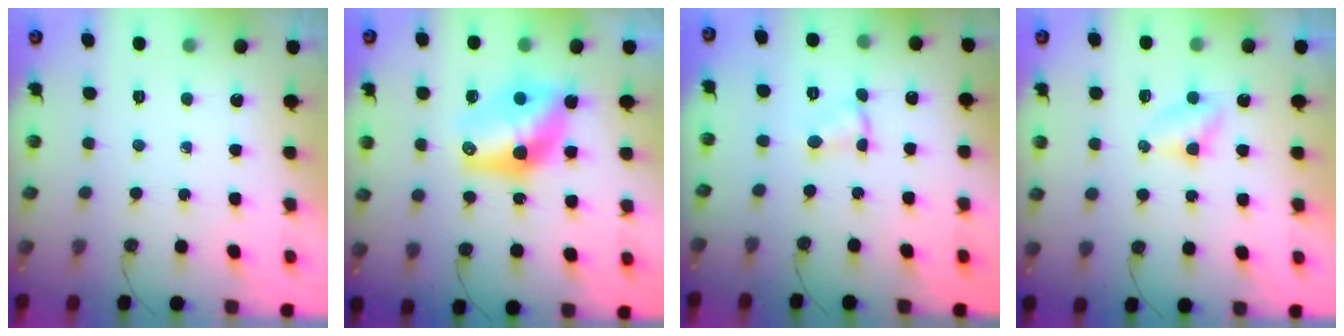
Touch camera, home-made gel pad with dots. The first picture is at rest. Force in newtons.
{"total": 11.7, "press": 11.7, "slide": 0.9}
{"total": 1.5, "press": 1.5, "slide": 0.2}
{"total": 2.9, "press": 2.9, "slide": 0.3}